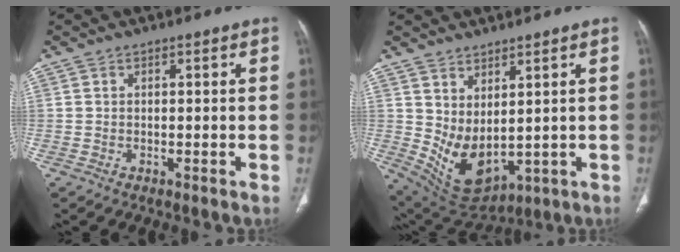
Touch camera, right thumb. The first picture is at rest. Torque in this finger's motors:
{"motor_torque": [-0.54, 0.97, 0.53, 0.93, 0.26]}